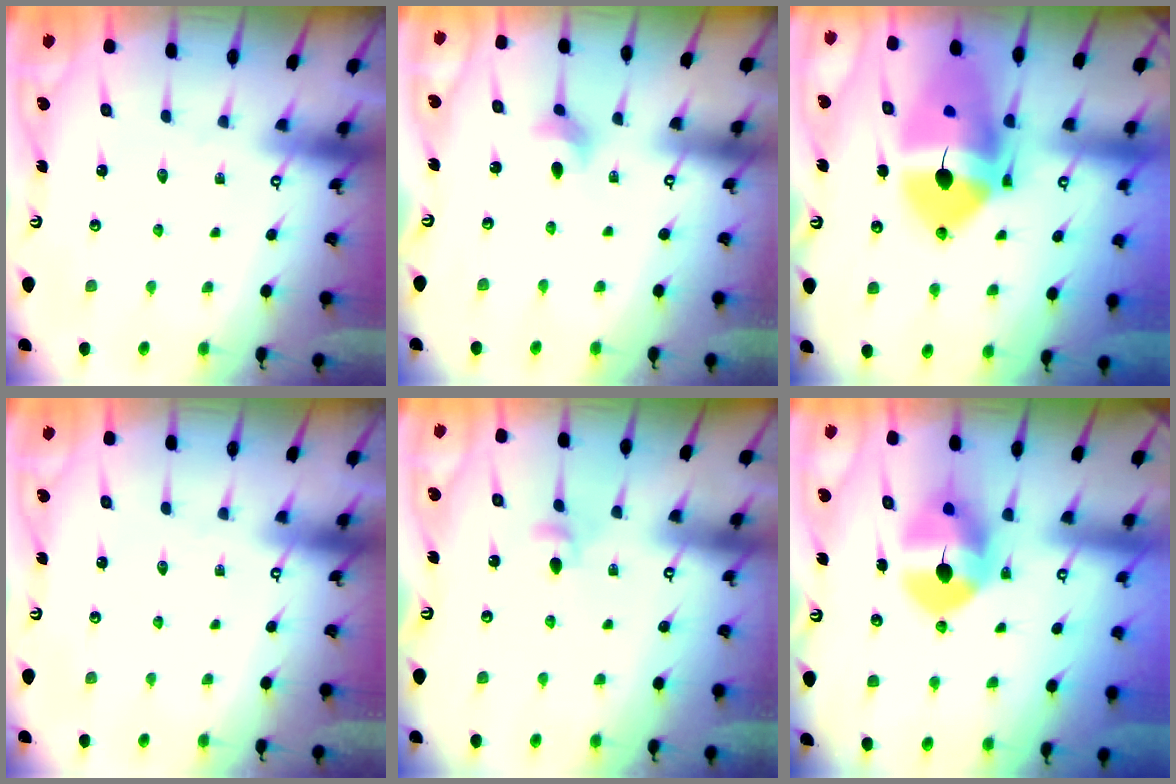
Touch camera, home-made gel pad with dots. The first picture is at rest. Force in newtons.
{"total": 3.7, "press": 3.6, "slide": 0.8}
{"total": 19.6, "press": 19.5, "slide": 2.7}
{"total": 0.0}
{"total": 3.6, "press": 3.4, "slide": 1.0}
{"total": 10.4, "press": 10.3, "slide": 1.6}